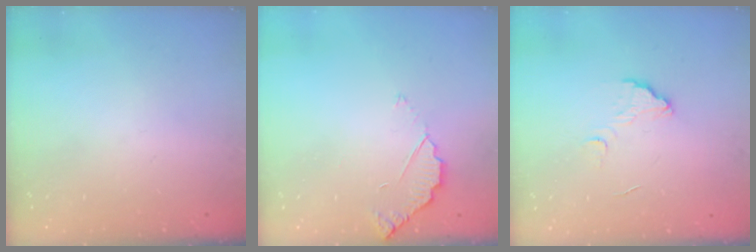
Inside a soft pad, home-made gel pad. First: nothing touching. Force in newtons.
{"total": 3.4, "press": 3.4, "slide": 0.3}
{"total": 6.6, "press": 6.6, "slide": 0.5}